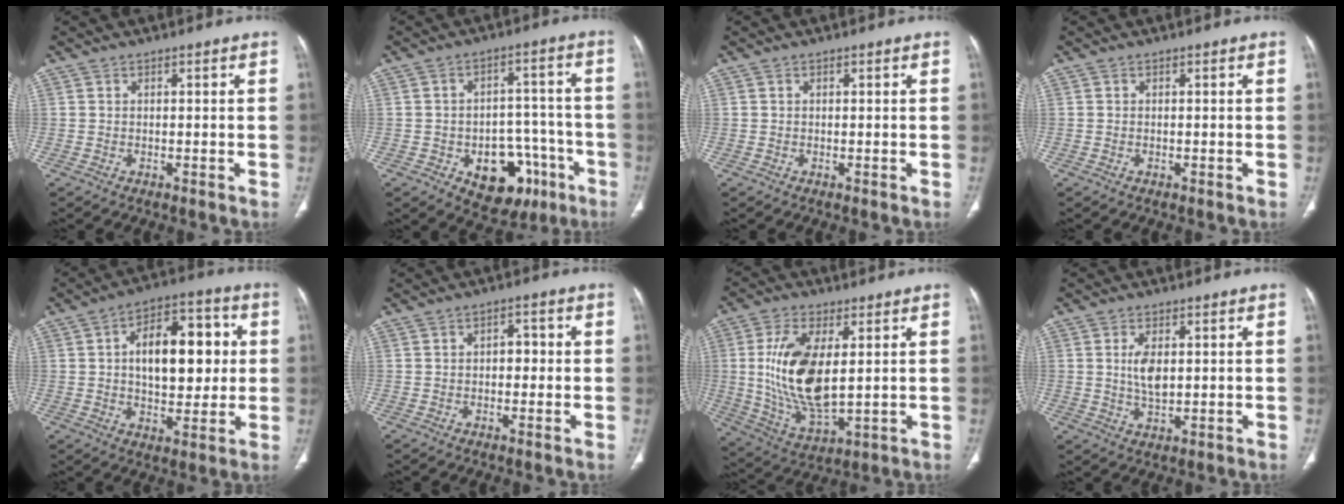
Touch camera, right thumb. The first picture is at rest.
{"total": 14.3, "force": [-6.3, 9.4, 8.7], "torque": [-0.075, 0.049, -0.074]}
{"total": 0.0}
{"total": 0.0}
{"total": 16.7, "force": [2.2, 9.3, 13.7], "torque": [-0.168, 0.019, 0.033]}
{"total": 1.4, "force": [0.1, 0.9, 1.1], "torque": [-0.016, 0.006, 0.000]}
{"total": 16.0, "force": [2.1, 7.5, 14.0], "torque": [-0.273, -0.021, 0.051]}
{"total": 5.1, "force": [0.9, 2.6, 4.3], "torque": [-0.081, -0.007, 0.021]}